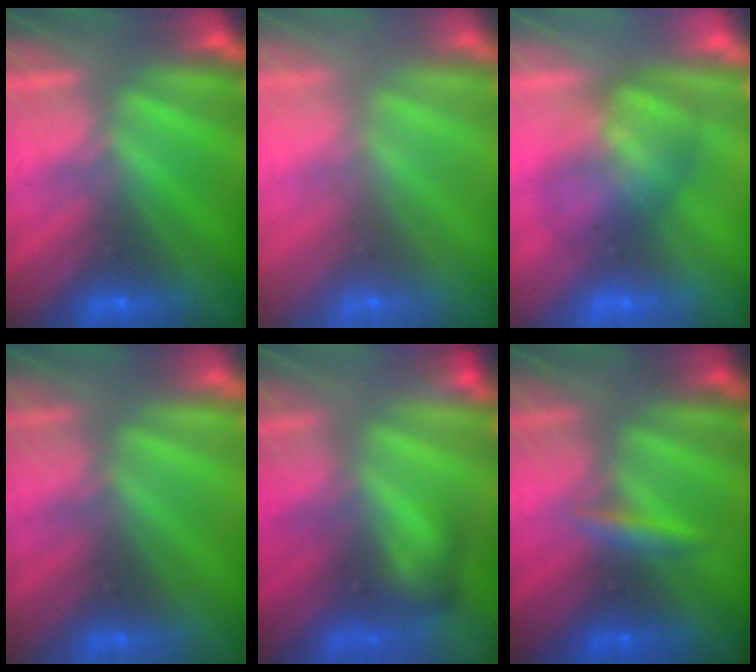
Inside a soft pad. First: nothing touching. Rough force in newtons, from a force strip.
{"total": 7.1}
{"total": 3.6}
{"total": 3.0}
{"total": 5.9}
{"total": 2.4}